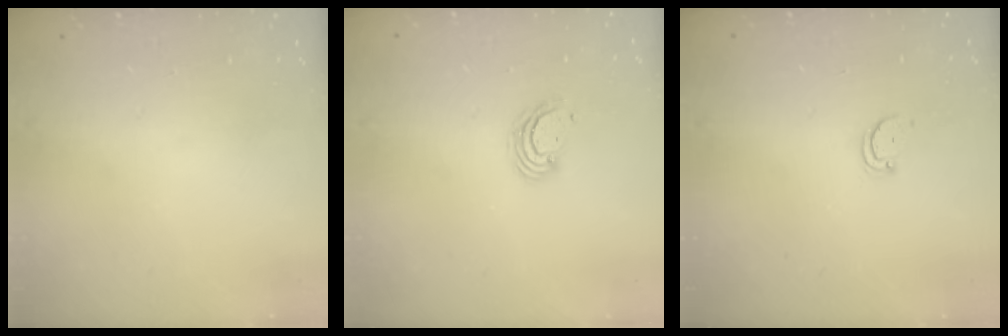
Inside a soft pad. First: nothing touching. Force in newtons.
{"total": 3.2, "press": 3.2, "slide": 0.1}
{"total": 2.5, "press": 2.4, "slide": 0.4}